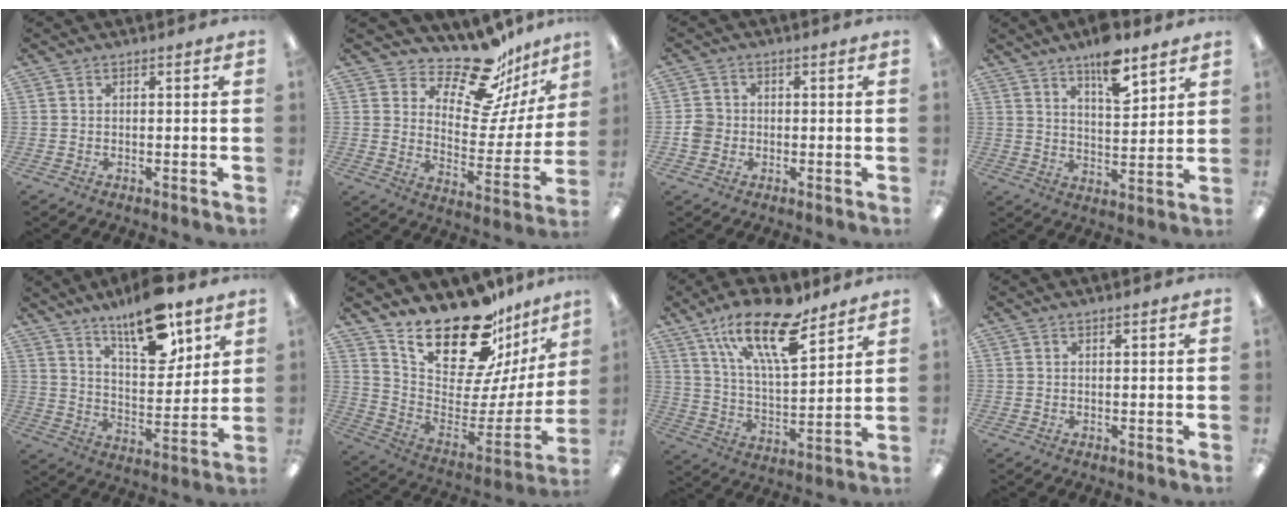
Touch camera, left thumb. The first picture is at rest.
{"total": 17.7, "force": [14.6, 6.2, 7.7], "torque": [-0.126, -0.114, 0.252]}
{"total": 3.8, "force": [-0.7, 3.5, 1.0], "torque": [-0.020, 0.009, -0.014]}
{"total": 10.8, "force": [7.9, 3.6, 6.4], "torque": [-0.088, -0.047, 0.131]}
{"total": 16.3, "force": [11.7, 5.9, 9.6], "torque": [-0.152, -0.062, 0.198]}
{"total": 24.6, "force": [20.0, 8.8, 11.4], "torque": [-0.180, -0.151, 0.350]}
{"total": 20.4, "force": [13.1, 7.5, 13.7], "torque": [-0.234, -0.067, 0.222]}
{"total": 0.6, "force": [0.5, 0.2, 0.3], "torque": [-0.006, 0.001, 0.009]}